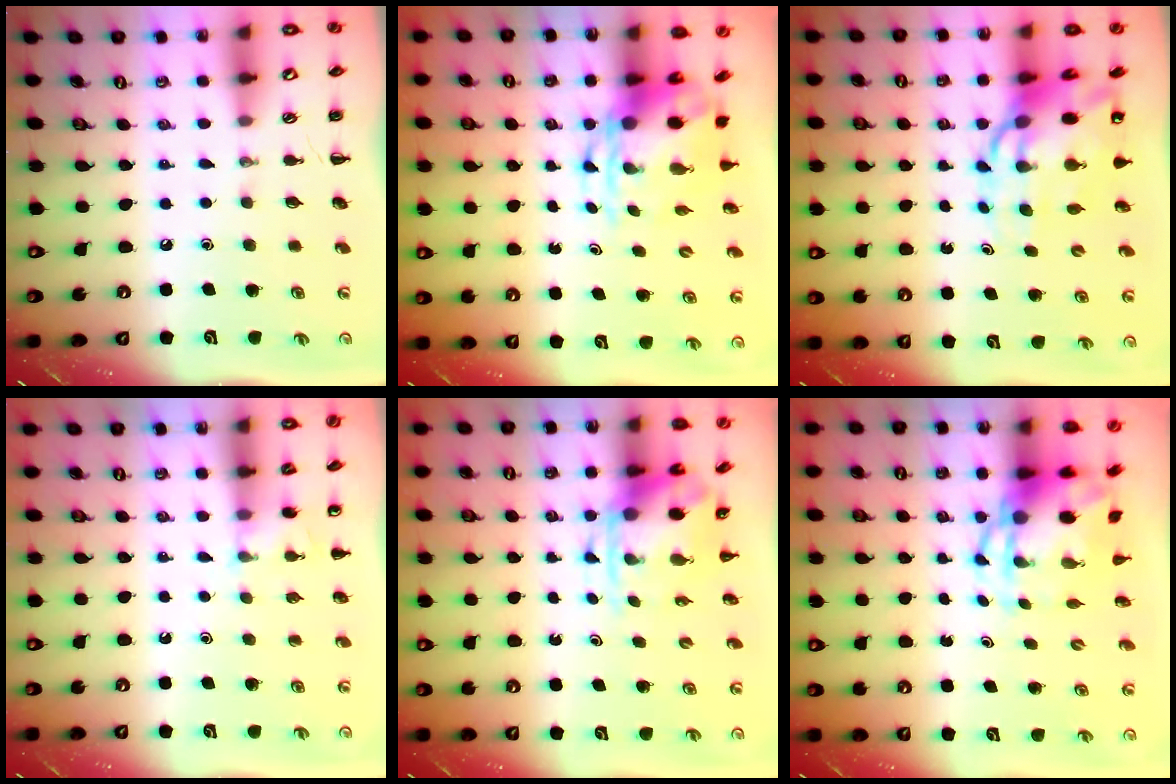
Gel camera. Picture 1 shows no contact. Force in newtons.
{"total": 6.3, "press": 6.0, "slide": 1.8}
{"total": 13.6, "press": 13.0, "slide": 3.7}
{"total": 4.2, "press": 4.1, "slide": 1.1}
{"total": 4.0, "press": 3.8, "slide": 1.1}
{"total": 7.6, "press": 7.4, "slide": 1.3}